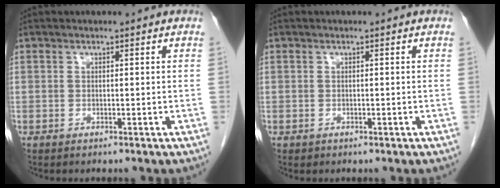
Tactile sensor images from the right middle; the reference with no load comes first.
{"total": 0.0}